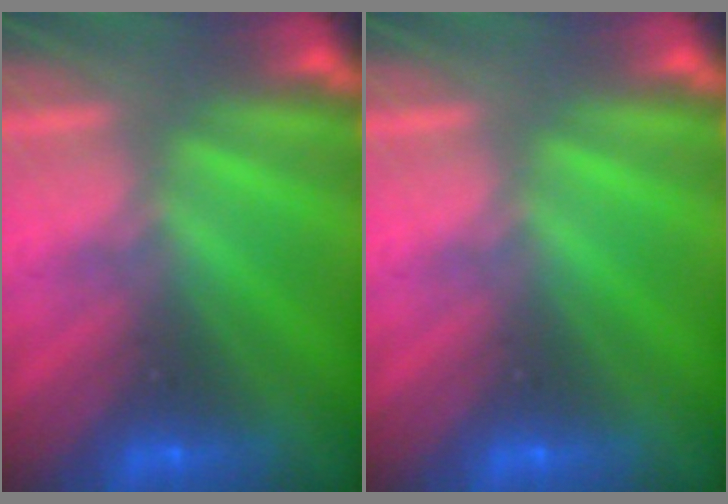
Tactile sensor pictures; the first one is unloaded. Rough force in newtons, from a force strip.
{"total": 0.0}